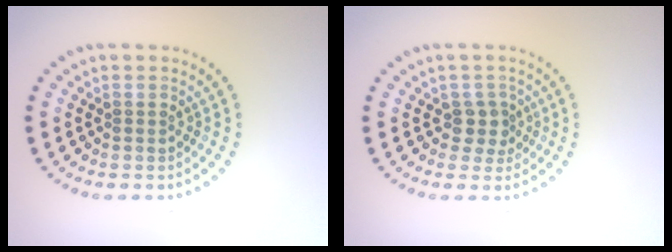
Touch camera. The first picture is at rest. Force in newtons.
{"total": 1.8, "press": 1.5, "slide": 1.0}